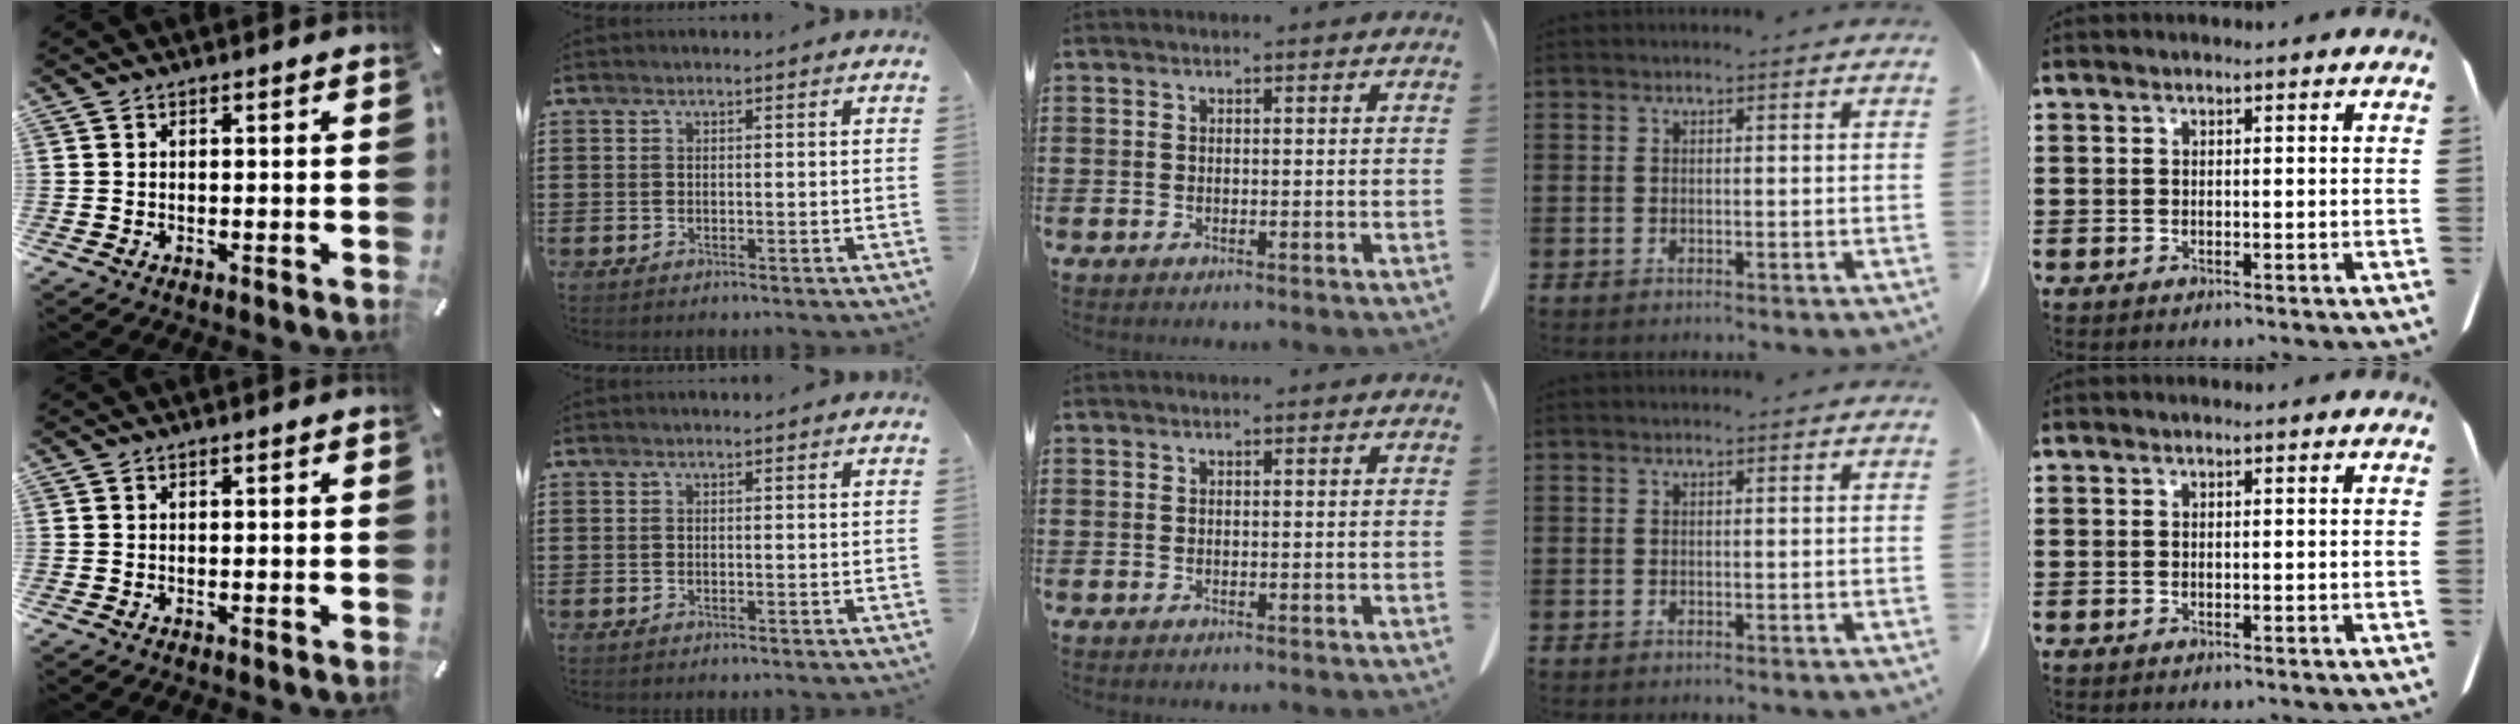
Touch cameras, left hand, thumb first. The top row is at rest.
{}